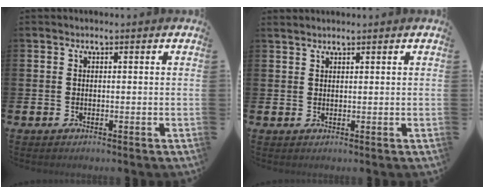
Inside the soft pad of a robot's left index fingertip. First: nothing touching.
{"total": 1.1, "force": [1.1, 0.1, 0.1], "torque": [0.002, -0.001, 0.020]}